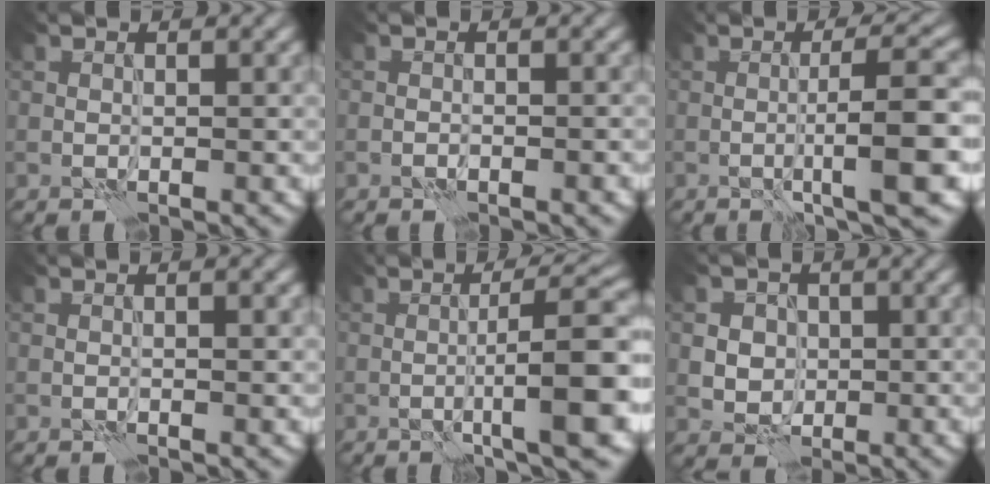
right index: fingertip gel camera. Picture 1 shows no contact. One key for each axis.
{"total": 0.7, "fx": -0.6, "fy": 0.1, "fz": 0.3, "tx": -0.004, "ty": 0.002, "tz": -0.012}
{"total": 6.6, "fx": -1.2, "fy": 1.0, "fz": 6.4, "tx": -0.083, "ty": 0.014, "tz": -0.024}
{"total": 0.8, "fx": 0.3, "fy": 0.1, "fz": 0.7, "tx": -0.012, "ty": -0.002, "tz": 0.002}
{"total": 8.4, "fx": -1.5, "fy": 1.4, "fz": 8.1, "tx": -0.106, "ty": 0.015, "tz": -0.027}
{"total": 3.5, "fx": 0.6, "fy": 3.3, "fz": 1.2, "tx": -0.008, "ty": 0.004, "tz": 0.005}